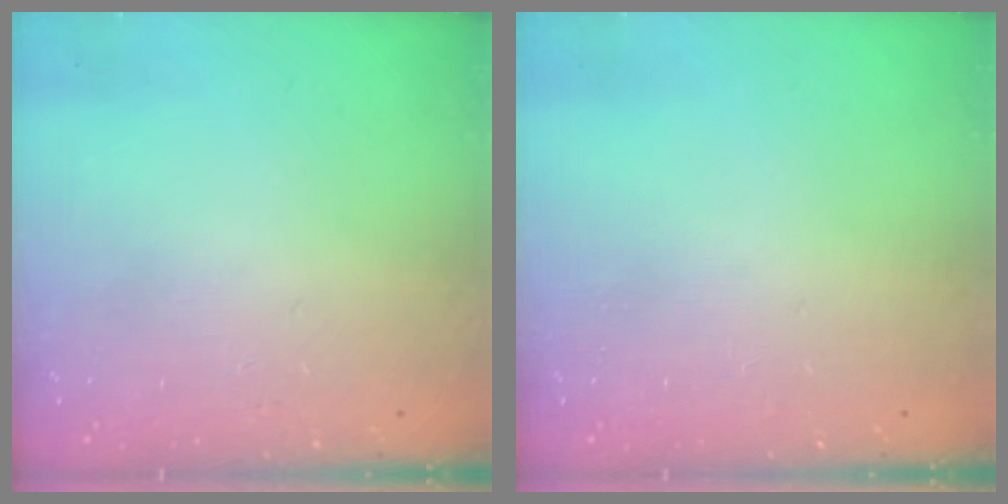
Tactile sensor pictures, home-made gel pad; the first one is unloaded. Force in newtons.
{"total": 0.0}